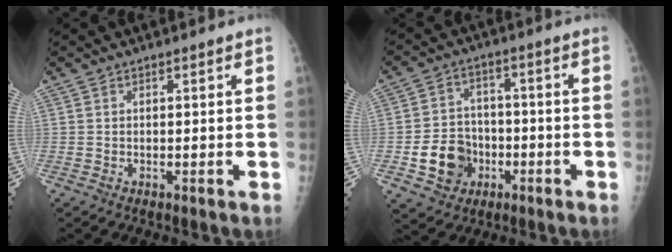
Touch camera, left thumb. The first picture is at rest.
{"total": 10.0, "force": [-3.2, 8.4, 4.3], "torque": [-0.043, 0.021, -0.050]}